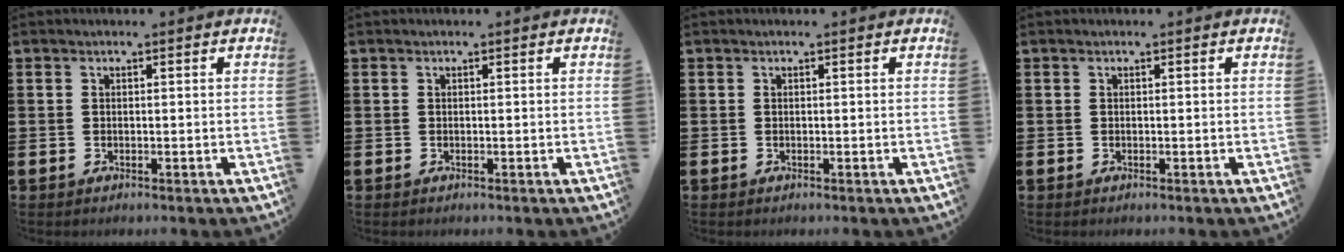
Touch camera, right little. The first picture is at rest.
{"total": 0.0}
{"total": 0.0}
{"total": 0.0}